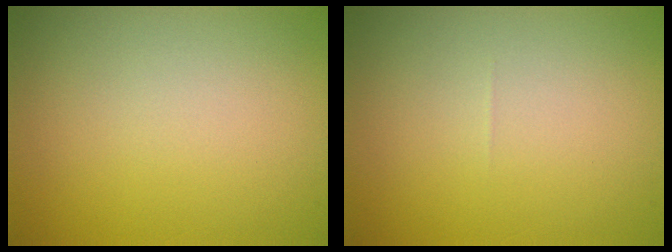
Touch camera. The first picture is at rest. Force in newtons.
{"total": 0.0}